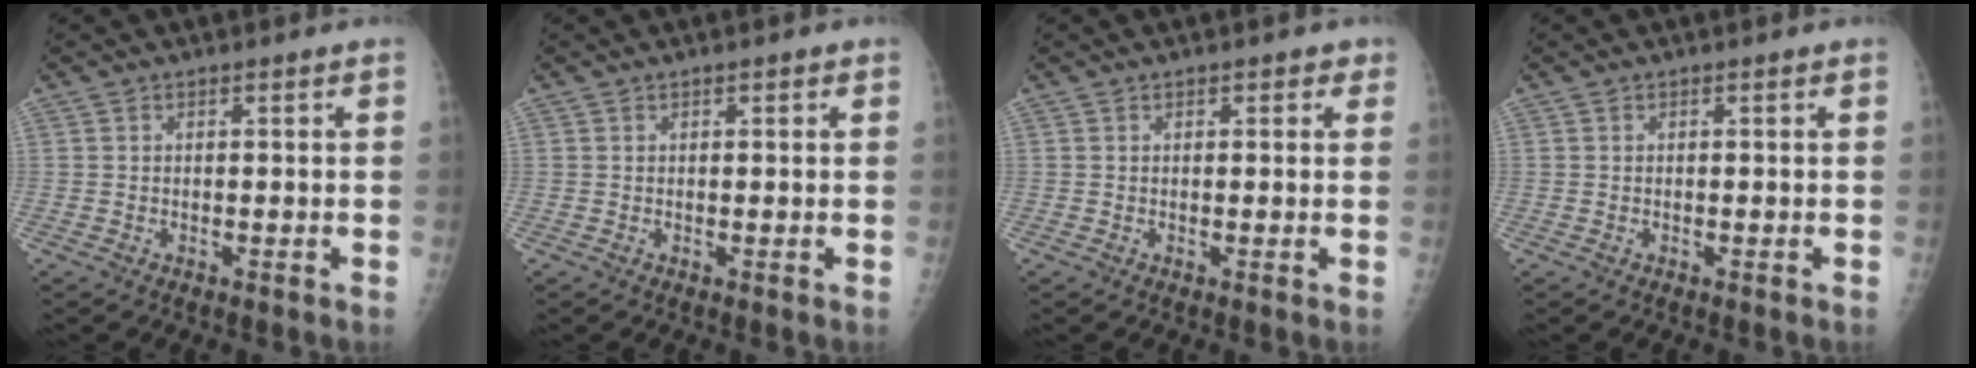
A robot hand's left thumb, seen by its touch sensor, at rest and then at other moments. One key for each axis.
{"total": 0.8, "fx": 0.4, "fy": 0.4, "fz": 0.5, "tx": -0.004, "ty": 0.000, "tz": 0.004}
{"total": 1.7, "fx": 1.0, "fy": 1.1, "fz": 0.8, "tx": 0.010, "ty": 0.000, "tz": 0.005}
{"total": 0.0}